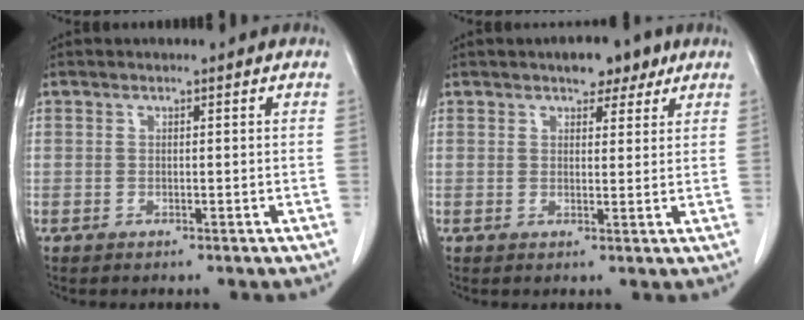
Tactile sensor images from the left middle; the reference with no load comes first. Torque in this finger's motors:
{"motor_torque": [0.79, -0.58, 0.01, 0.04]}